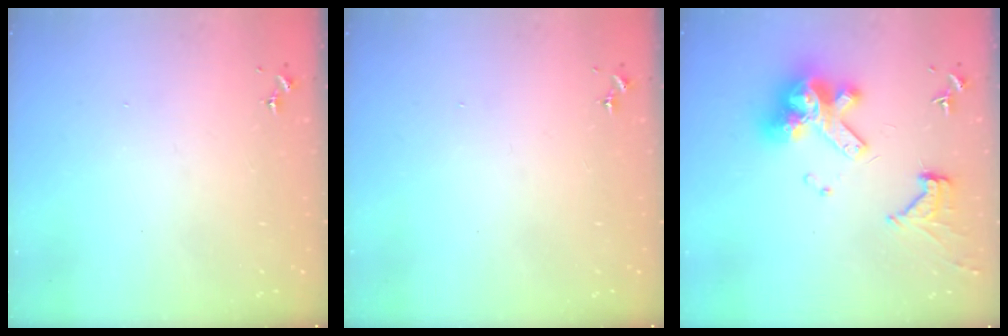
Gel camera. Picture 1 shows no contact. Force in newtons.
{"total": 0.0}
{"total": 15.8, "press": 15.7, "slide": 1.8}